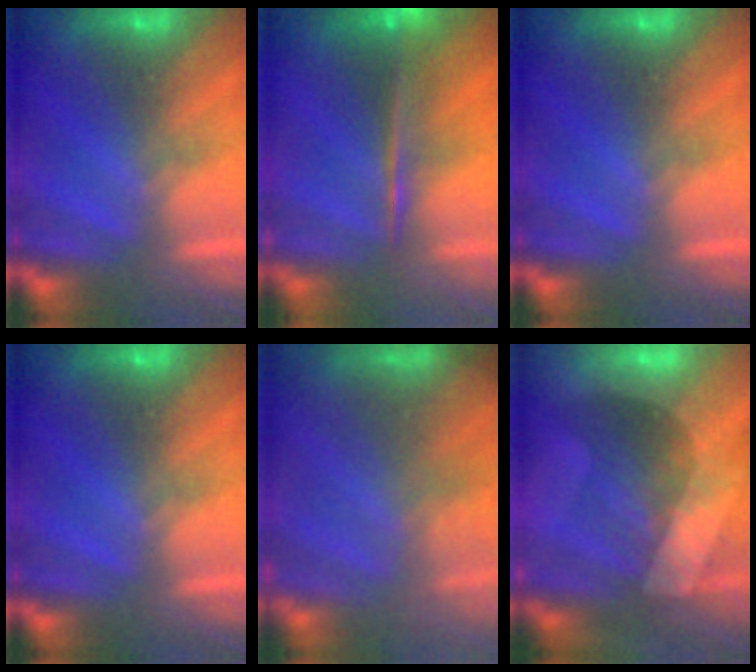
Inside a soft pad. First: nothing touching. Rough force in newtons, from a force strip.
{"total": 5.5}
{"total": 0.0}
{"total": 0.0}
{"total": 7.2}
{"total": 3.2}